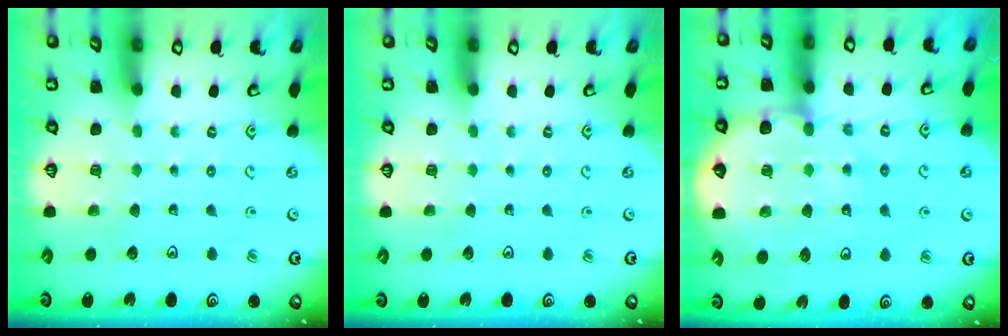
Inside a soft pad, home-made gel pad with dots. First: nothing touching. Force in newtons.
{"total": 0.0}
{"total": 11.9, "press": 11.5, "slide": 3.2}